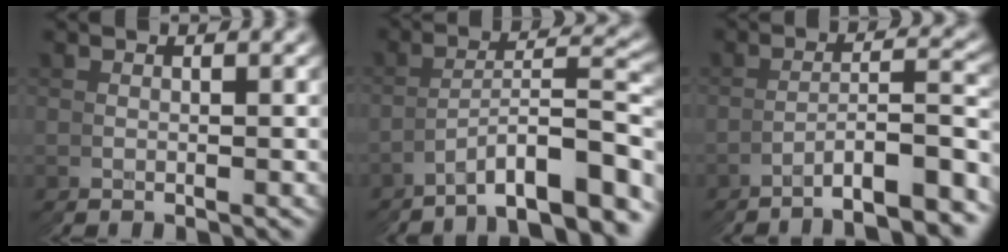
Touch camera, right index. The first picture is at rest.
{"total": 5.4, "force": [-3.8, -1.1, 3.7], "torque": [-0.054, 0.014, -0.067]}
{"total": 5.4, "force": [-4.6, -1.7, 2.1], "torque": [-0.027, 0.016, -0.080]}